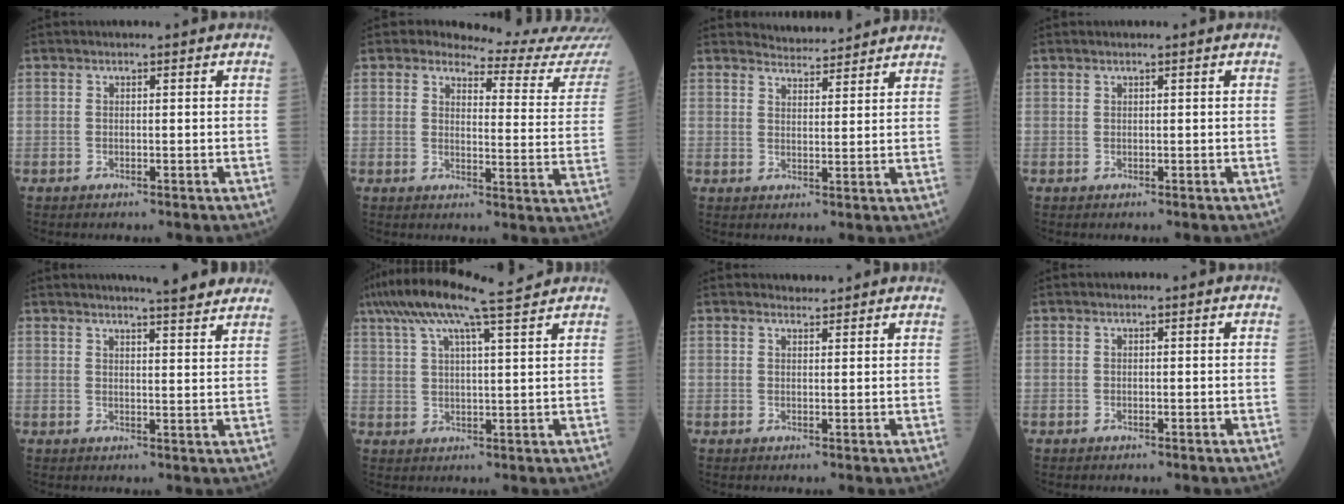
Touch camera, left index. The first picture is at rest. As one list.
[{"total": 14.7, "force": [14.5, 0.7, 2.6], "torque": [-0.020, -0.102, 0.141]}, {"total": 5.5, "force": [5.4, 0.8, 0.1], "torque": [-0.009, 0.015, 0.072]}, {"total": 0.0}, {"total": 8.9, "force": [8.1, 0.3, 3.8], "torque": [-0.046, -0.005, 0.084]}, {"total": 12.6, "force": [10.1, -0.4, 7.5], "torque": [-0.143, 0.034, 0.157]}, {"total": 1.6, "force": [1.5, 0.4, -0.2], "torque": [-0.006, 0.006, 0.024]}, {"total": 0.0}]